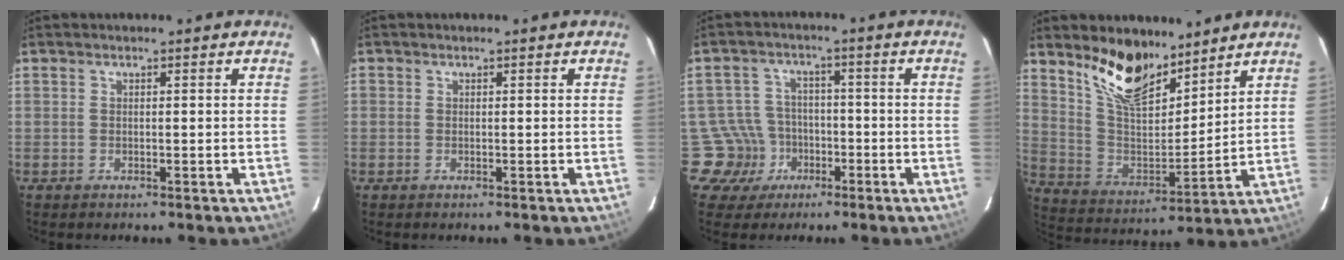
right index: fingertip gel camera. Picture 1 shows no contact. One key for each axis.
{"total": 0.0}
{"total": 7.6, "fx": -3.3, "fy": 6.8, "fz": -0.3, "tx": -0.013, "ty": 0.021, "tz": -0.051}
{"total": 14.6, "fx": 10.8, "fy": 5.9, "fz": 7.7, "tx": -0.152, "ty": -0.006, "tz": 0.210}